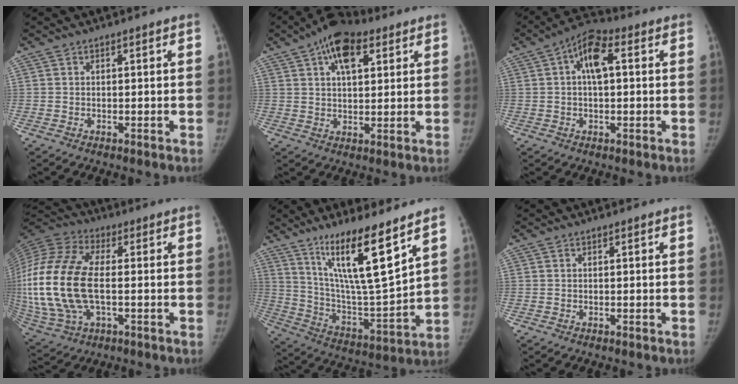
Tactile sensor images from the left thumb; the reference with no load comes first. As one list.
[{"total": 10.8, "force": [5.1, 5.7, 7.6], "torque": [-0.101, 0.000, 0.077]}, {"total": 7.9, "force": [1.5, 3.9, 6.6], "torque": [-0.107, 0.024, 0.014]}, {"total": 26.2, "force": [-1.6, 14.2, 22.0], "torque": [-0.532, 0.001, -0.019]}, {"total": 18.2, "force": [11.6, 2.4, 13.8], "torque": [-0.223, -0.076, 0.215]}, {"total": 0.0}]